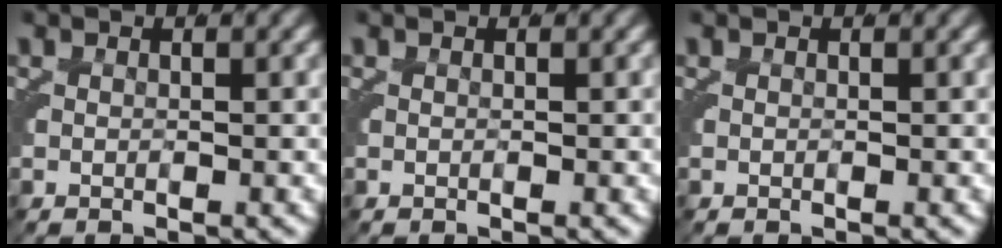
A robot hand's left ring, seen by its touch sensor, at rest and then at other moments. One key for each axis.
{"total": 0.0}
{"total": 0.0}